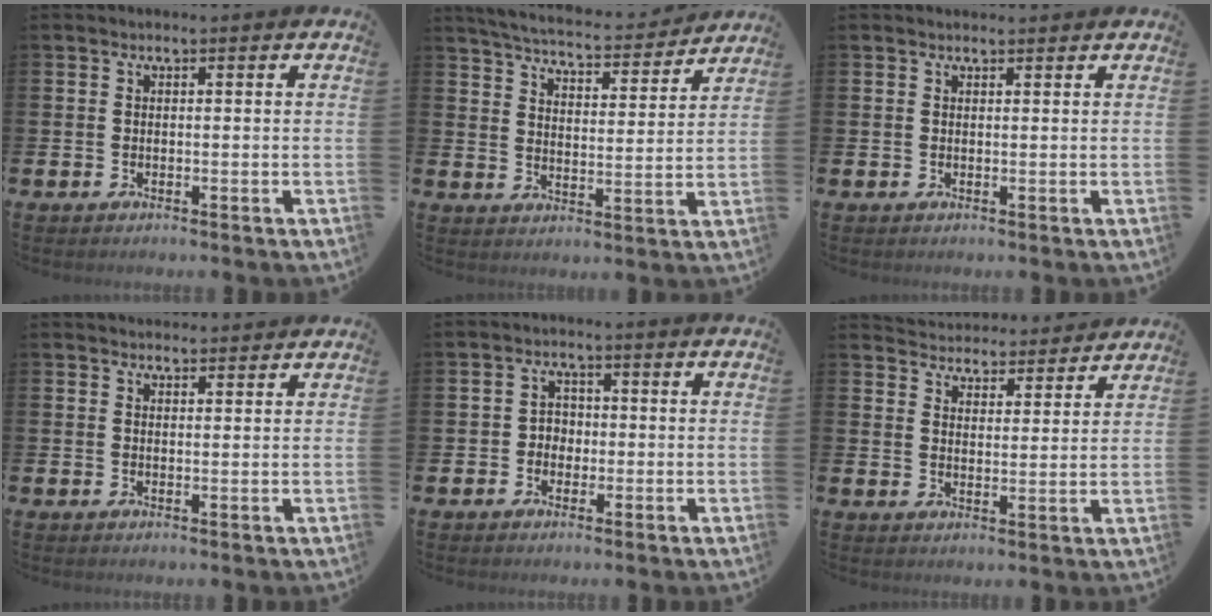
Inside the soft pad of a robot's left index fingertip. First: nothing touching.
{"total": 5.5, "force": [5.3, 0.6, 1.1], "torque": [-0.040, -0.045, 0.088]}
{"total": 0.8, "force": [0.8, 0.2, 0.1], "torque": [0.007, -0.002, 0.013]}
{"total": 2.1, "force": [2.0, 0.4, -0.1], "torque": [0.007, -0.010, 0.036]}
{"total": 2.4, "force": [-0.6, 2.2, 0.9], "torque": [-0.010, 0.003, -0.019]}
{"total": 4.7, "force": [4.5, 0.9, -0.4], "torque": [-0.011, -0.039, 0.079]}